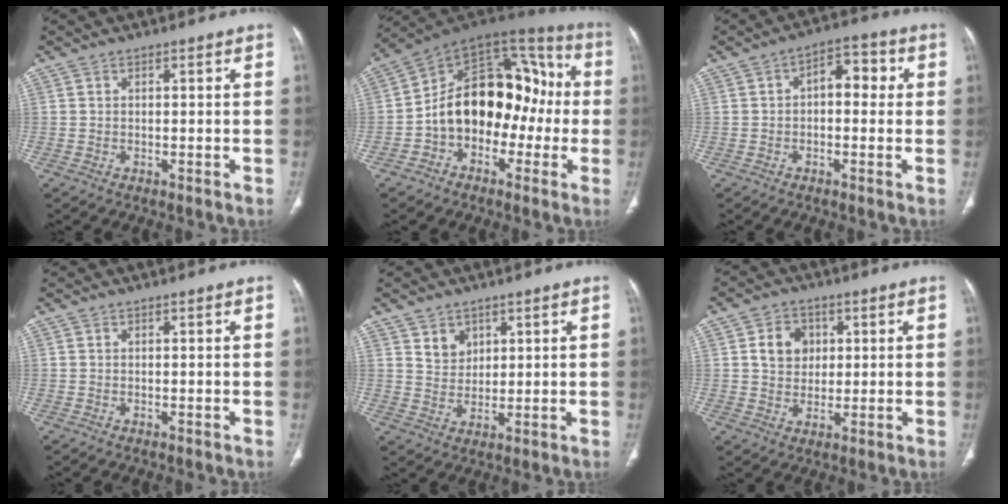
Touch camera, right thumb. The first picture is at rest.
{"total": 20.5, "force": [-2.4, 13.9, 14.8], "torque": [-0.175, 0.070, -0.044]}
{"total": 6.9, "force": [0.6, 4.0, 5.5], "torque": [-0.052, 0.024, 0.000]}
{"total": 0.0}
{"total": 4.3, "force": [2.5, 3.2, 1.4], "torque": [-0.006, -0.022, 0.054]}
{"total": 6.8, "force": [1.7, 5.6, 3.4], "torque": [-0.031, -0.005, 0.028]}